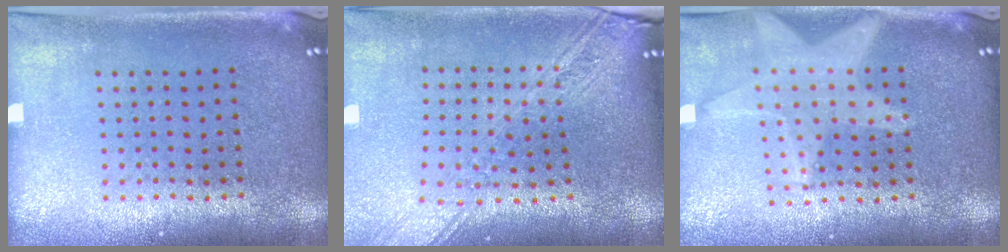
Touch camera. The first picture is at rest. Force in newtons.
{"total": 2.6, "press": 2.1, "slide": 1.6}
{"total": 2.0, "press": 1.7, "slide": 1.0}